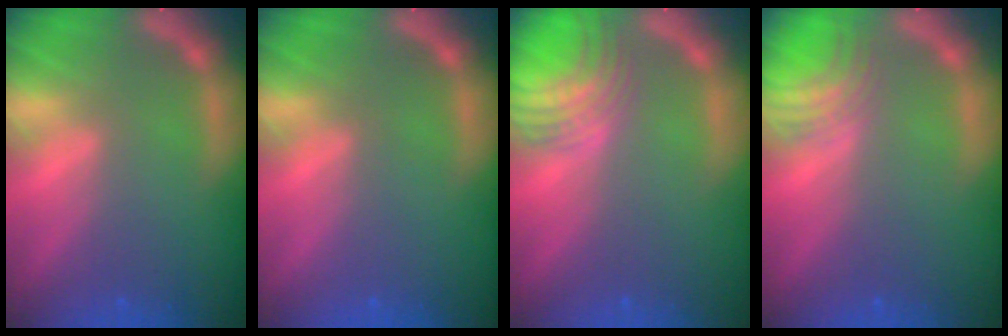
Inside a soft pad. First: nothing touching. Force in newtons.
{"total": 0.0}
{"total": 6.6}
{"total": 3.9}